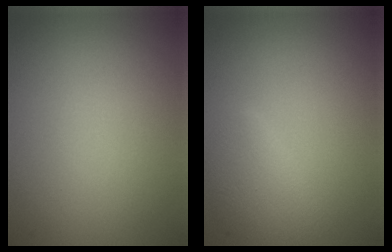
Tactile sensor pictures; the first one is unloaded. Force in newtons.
{"total": 2.7, "press": 2.7, "slide": 0.2}